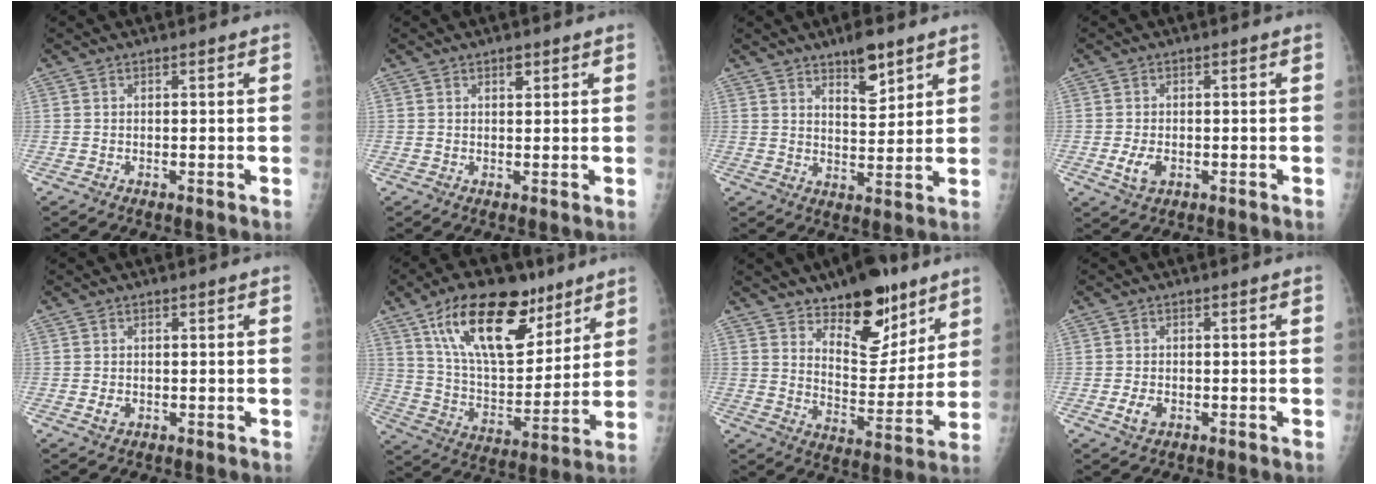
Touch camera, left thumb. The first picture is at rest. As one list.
[{"total": 1.6, "force": [1.0, 0.8, 1.0], "torque": [-0.006, -0.004, 0.014]}, {"total": 7.1, "force": [4.7, 2.5, 4.6], "torque": [-0.053, -0.034, 0.075]}, {"total": 3.6, "force": [-0.9, 2.3, 2.5], "torque": [-0.048, -0.003, -0.011]}, {"total": 1.5, "force": [-0.2, 1.2, 0.9], "torque": [-0.013, -0.001, -0.001]}, {"total": 22.1, "force": [12.8, 10.8, 14.5], "torque": [-0.204, -0.051, 0.228]}, {"total": 15.4, "force": [10.4, 7.2, 8.8], "torque": [-0.077, -0.077, 0.170]}, {"total": 2.6, "force": [-0.8, 1.8, 1.7], "torque": [-0.030, 0.000, -0.013]}]